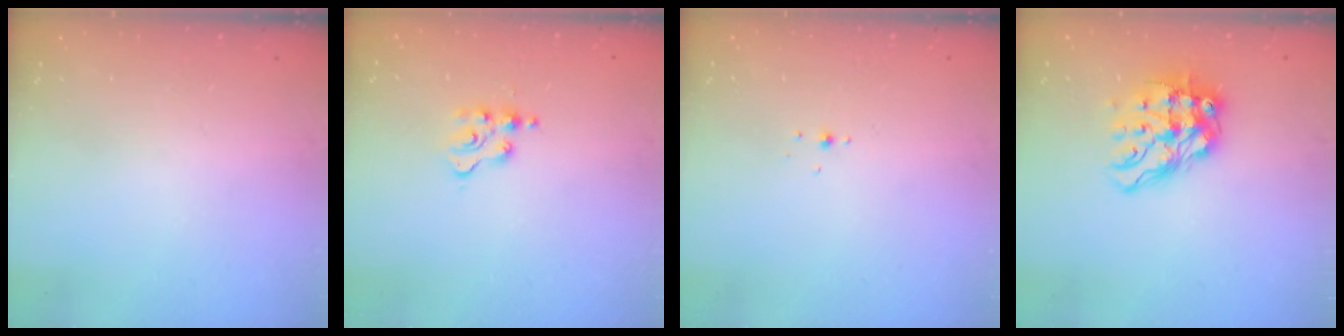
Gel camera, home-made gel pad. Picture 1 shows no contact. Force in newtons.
{"total": 3.8, "press": 3.8, "slide": 0.5}
{"total": 3.0, "press": 2.9, "slide": 0.8}
{"total": 11.9, "press": 11.8, "slide": 1.4}